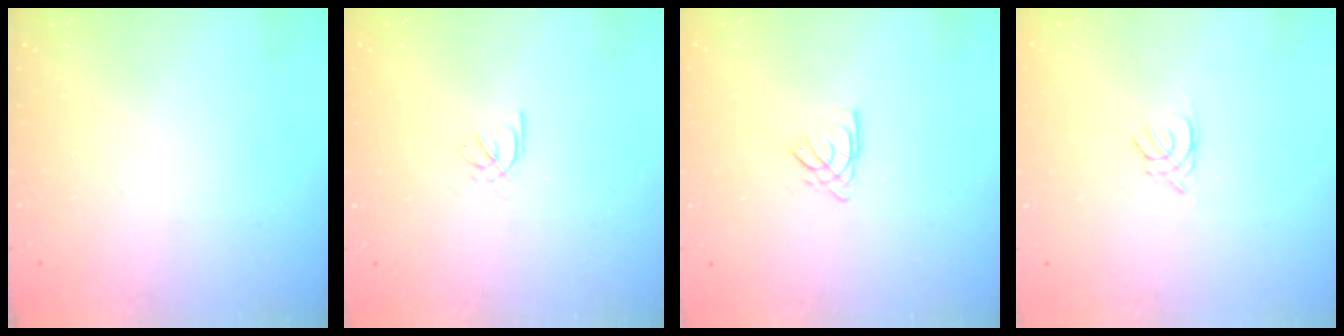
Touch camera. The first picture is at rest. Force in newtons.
{"total": 2.0, "press": 1.9, "slide": 0.6}
{"total": 2.6, "press": 2.6, "slide": 0.1}
{"total": 1.3, "press": 1.3, "slide": 0.3}